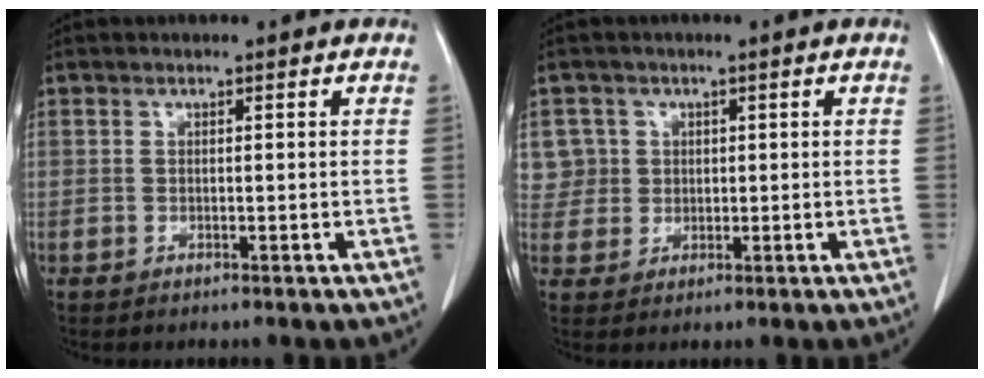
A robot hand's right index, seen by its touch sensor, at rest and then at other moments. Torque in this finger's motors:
{"motor_torque": [0.08, 0.03, 0.04, 0.01]}